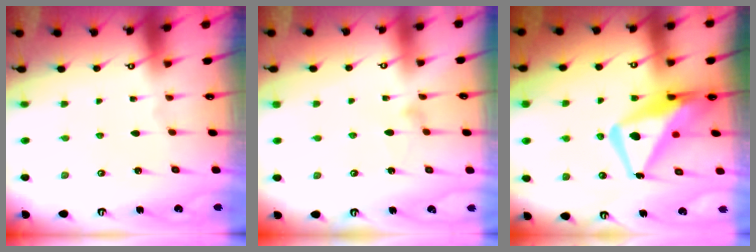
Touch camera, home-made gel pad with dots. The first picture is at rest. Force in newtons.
{"total": 6.6, "press": 6.6, "slide": 0.3}
{"total": 15.4, "press": 15.3, "slide": 1.5}